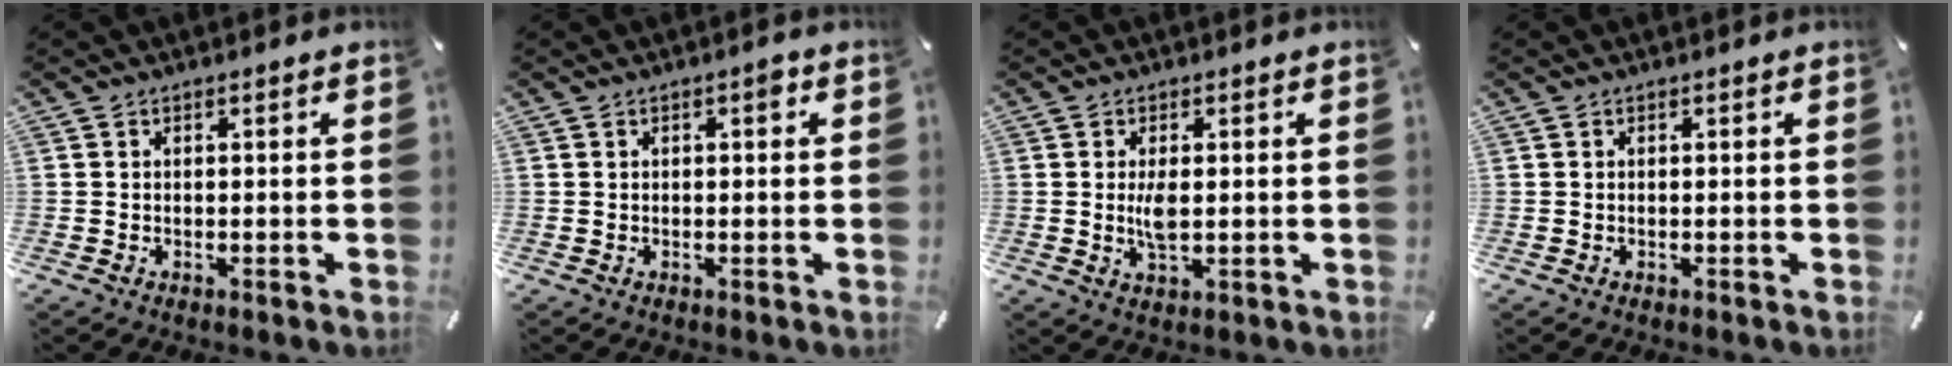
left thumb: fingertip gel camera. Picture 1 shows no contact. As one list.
[{"total": 1.9, "force": [0.5, 0.9, 1.6], "torque": [-0.017, 0.002, 0.003]}, {"total": 4.3, "force": [0.3, 1.7, 4.0], "torque": [-0.099, -0.006, -0.003]}, {"total": 0.0}]